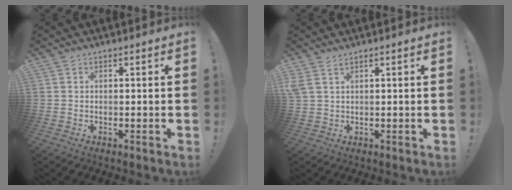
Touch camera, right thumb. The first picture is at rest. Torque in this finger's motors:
{"motor_torque": [1.84, 1.92, 0.83, 0.01, 0.56]}